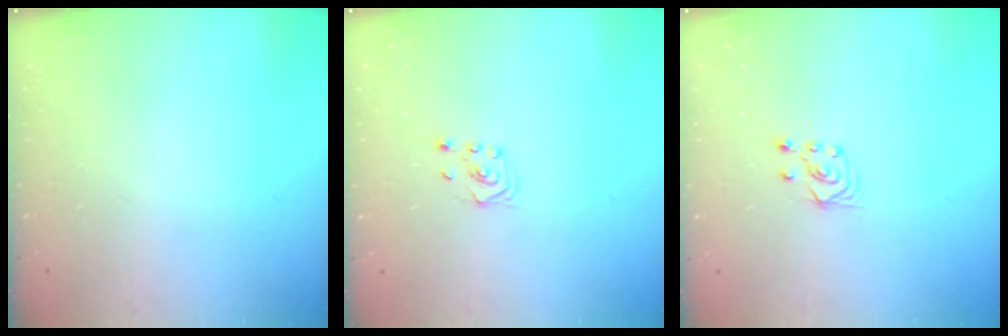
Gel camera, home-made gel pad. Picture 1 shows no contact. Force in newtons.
{"total": 2.3, "press": 2.2, "slide": 0.8}
{"total": 2.6, "press": 2.5, "slide": 1.0}